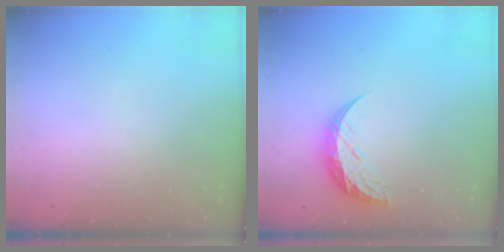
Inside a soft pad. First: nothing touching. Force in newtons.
{"total": 9.3, "press": 9.3, "slide": 0.7}